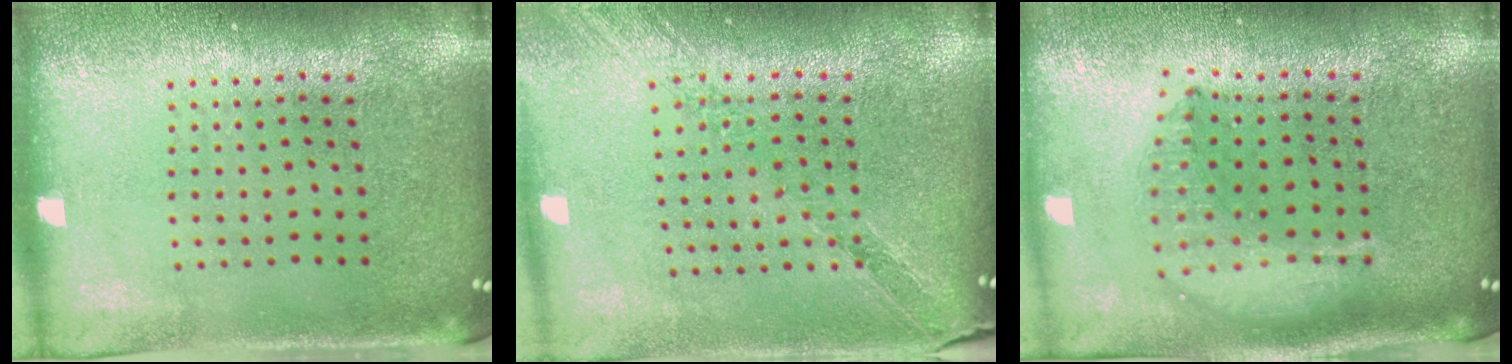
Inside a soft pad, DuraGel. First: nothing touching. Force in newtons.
{"total": 1.1, "press": 1.1, "slide": 0.2}
{"total": 1.5, "press": 1.3, "slide": 0.7}